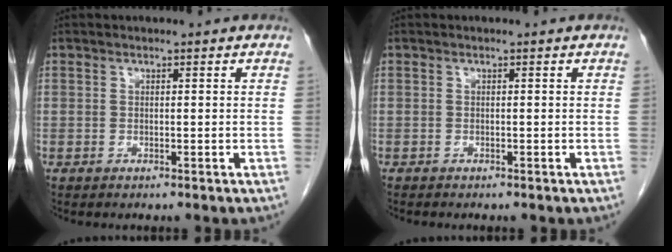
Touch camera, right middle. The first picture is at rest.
{"total": 0.5, "force": [-0.5, 0.2, 0.1], "torque": [-0.009, -0.001, -0.009]}